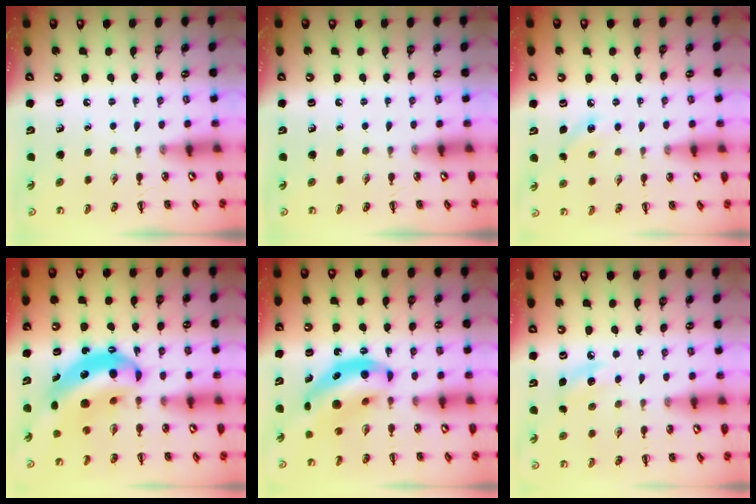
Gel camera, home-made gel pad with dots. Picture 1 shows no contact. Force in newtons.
{"total": 0.0}
{"total": 6.7, "press": 6.4, "slide": 1.7}
{"total": 12.9, "press": 12.4, "slide": 3.4}
{"total": 12.4, "press": 12.1, "slide": 2.8}
{"total": 7.4, "press": 7.2, "slide": 1.8}